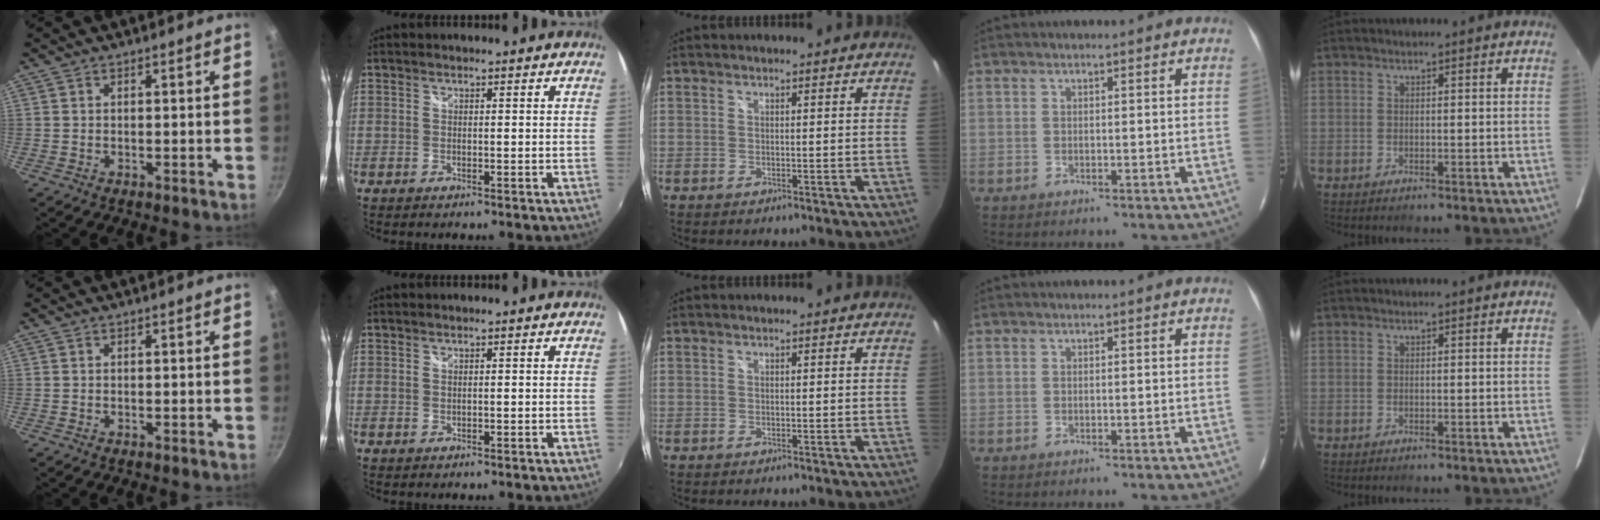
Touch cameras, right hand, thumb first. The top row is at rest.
{}